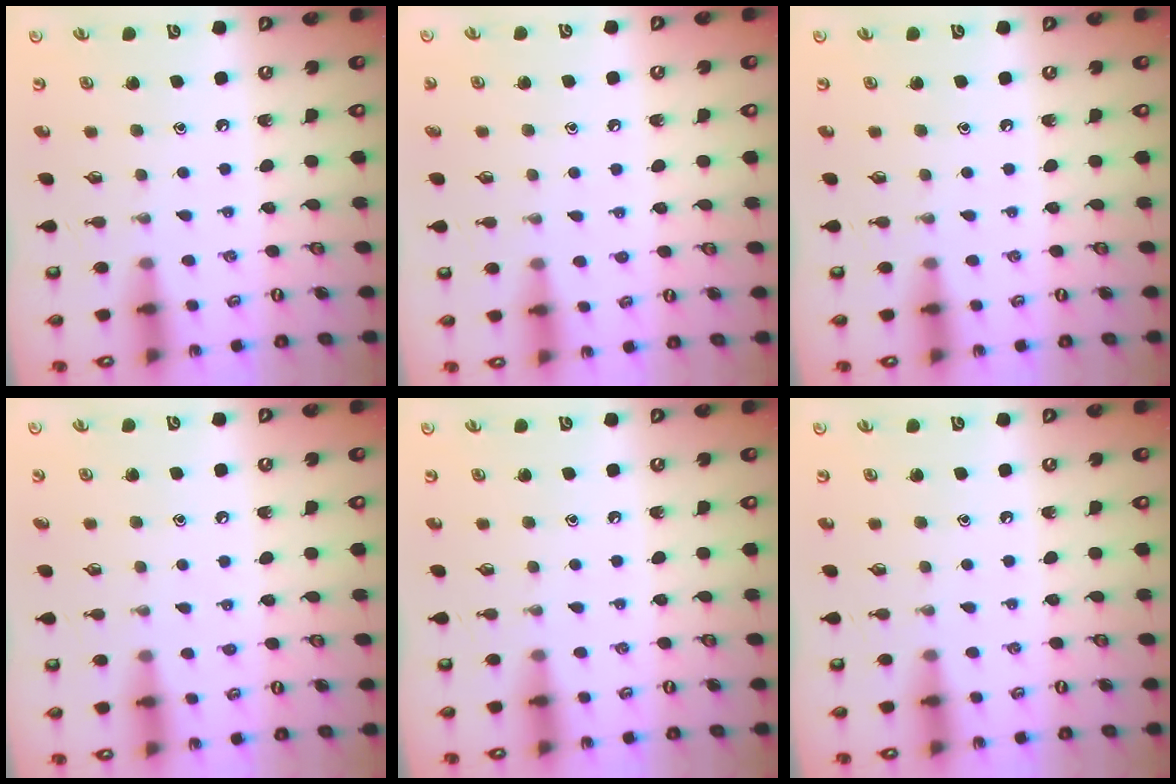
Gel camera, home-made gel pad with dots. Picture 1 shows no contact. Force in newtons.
{"total": 3.4, "press": 3.3, "slide": 0.5}
{"total": 0.0}
{"total": 4.0, "press": 3.9, "slide": 0.6}
{"total": 0.0}
{"total": 0.0}